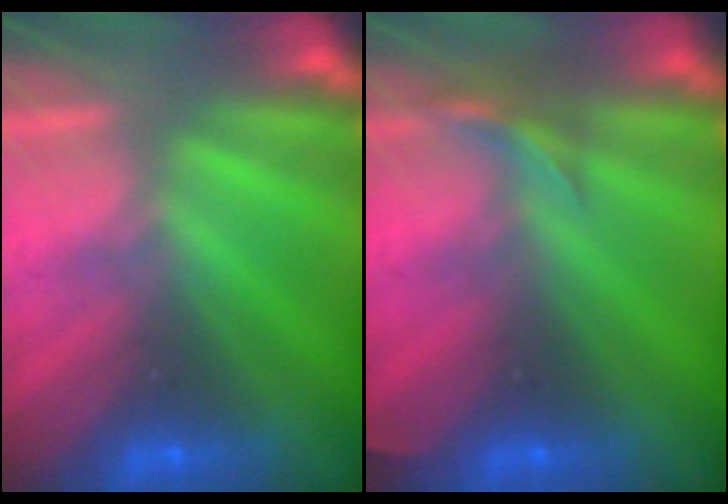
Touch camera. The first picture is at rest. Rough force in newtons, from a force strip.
{"total": 2.9}